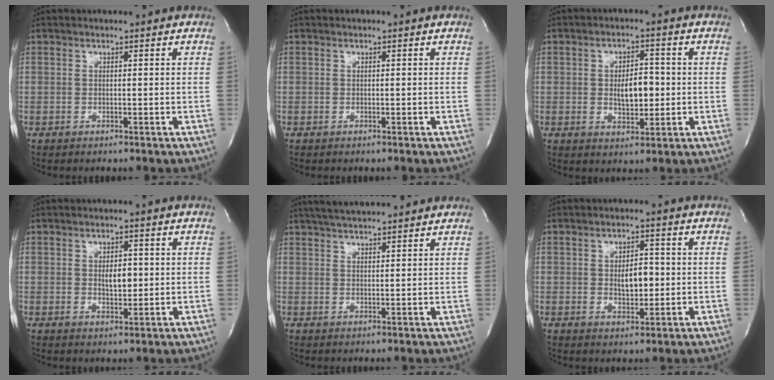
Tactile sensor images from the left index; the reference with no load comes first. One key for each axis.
{"total": 0.0}
{"total": 5.7, "fx": -0.5, "fy": 2.6, "fz": 5.1, "tx": -0.081, "ty": 0.000, "tz": -0.004}
{"total": 3.3, "fx": -0.1, "fy": 1.6, "fz": 2.9, "tx": -0.048, "ty": -0.005, "tz": 0.001}
{"total": 8.6, "fx": 7.7, "fy": 0.7, "fz": 3.8, "tx": -0.068, "ty": 0.031, "tz": 0.117}
{"total": 4.6, "fx": -0.4, "fy": 2.2, "fz": 4.0, "tx": -0.061, "ty": -0.003, "tz": -0.001}